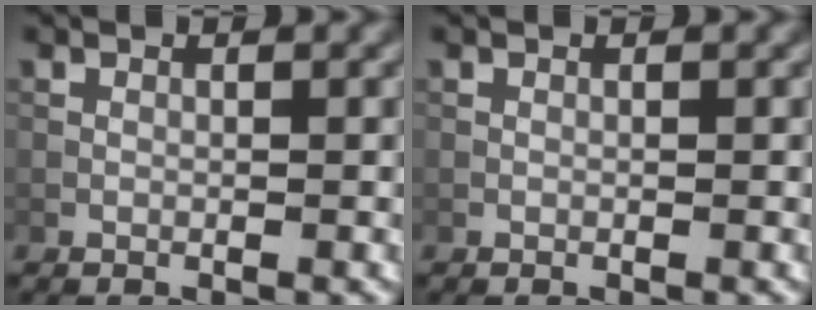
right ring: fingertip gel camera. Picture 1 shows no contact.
{"total": 0.0}